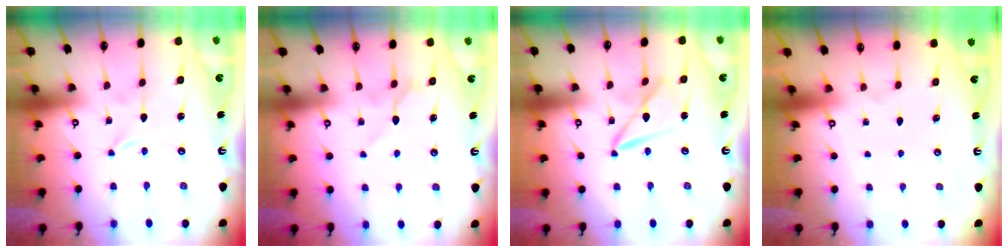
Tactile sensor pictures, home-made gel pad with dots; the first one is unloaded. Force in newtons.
{"total": 6.4, "press": 6.3, "slide": 0.9}
{"total": 7.5, "press": 7.5, "slide": 0.7}
{"total": 0.0}